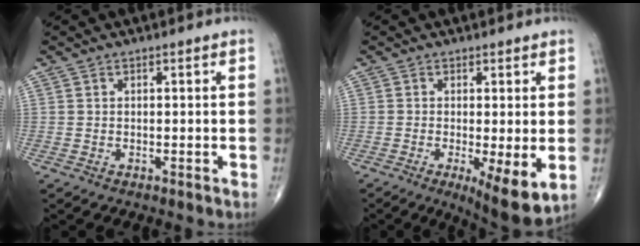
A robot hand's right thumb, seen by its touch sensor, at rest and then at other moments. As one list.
[{"total": 8.4, "force": [-1.8, 2.2, 8.0], "torque": [-0.122, -0.025, -0.025]}]